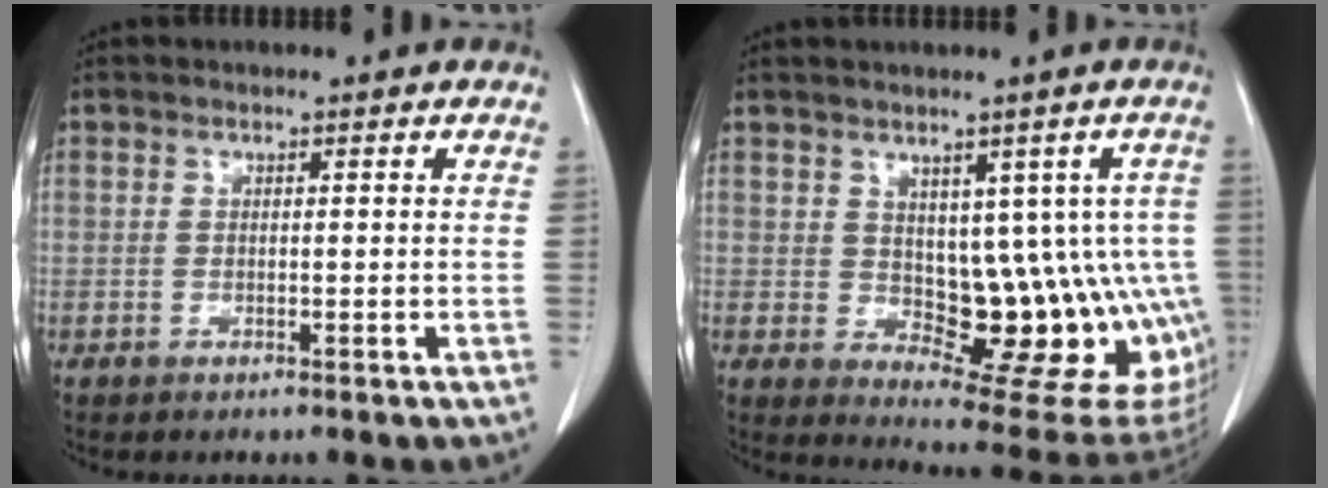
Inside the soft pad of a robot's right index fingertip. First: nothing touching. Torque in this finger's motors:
{"motor_torque": [0.73, 0.34, 0.17, 0.07]}